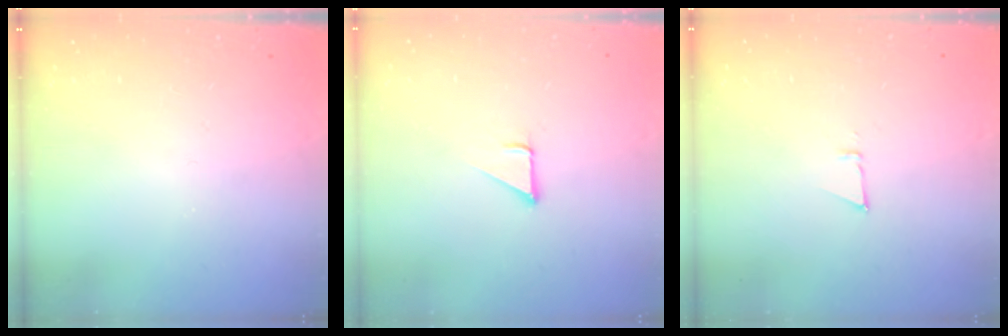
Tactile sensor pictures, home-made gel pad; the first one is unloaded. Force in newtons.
{"total": 1.9, "press": 1.9, "slide": 0.1}
{"total": 3.8, "press": 3.7, "slide": 0.6}